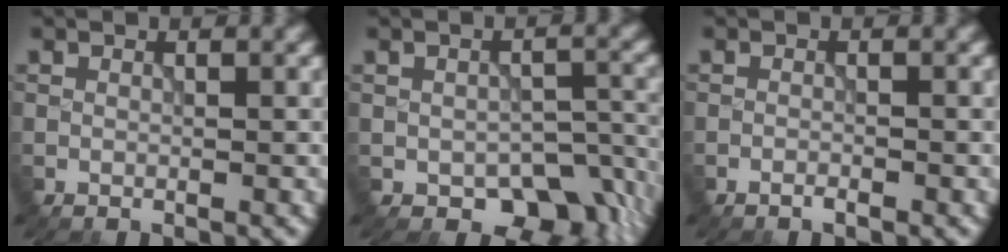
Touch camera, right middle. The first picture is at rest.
{"total": 6.8, "force": [-3.3, 4.2, 4.2], "torque": [-0.048, -0.024, -0.038]}
{"total": 0.7, "force": [-0.6, 0.1, 0.4], "torque": [-0.006, 0.001, -0.011]}